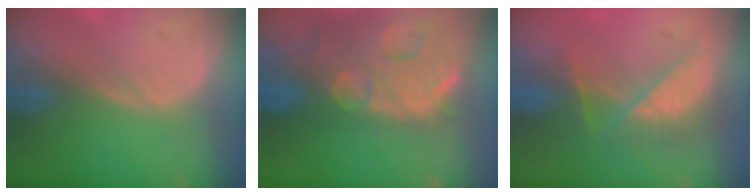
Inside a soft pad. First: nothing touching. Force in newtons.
{"total": 14.9, "press": 12.0, "slide": 8.9}
{"total": 8.3, "press": 7.1, "slide": 4.3}